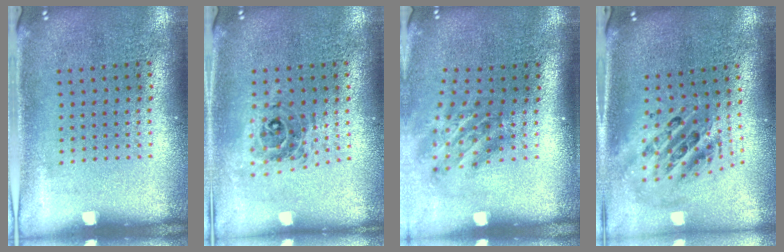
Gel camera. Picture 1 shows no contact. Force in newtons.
{"total": 0.7, "press": 0.7, "slide": 0.1}
{"total": 1.9, "press": 1.2, "slide": 1.5}
{"total": 2.4, "press": 1.7, "slide": 1.6}